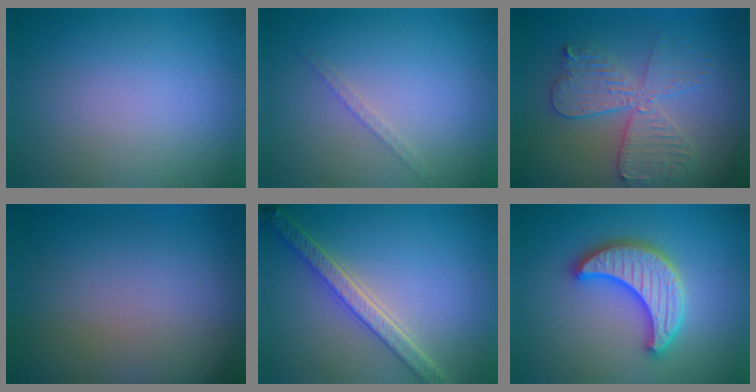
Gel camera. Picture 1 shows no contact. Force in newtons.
{"total": 1.1, "press": 1.1, "slide": 0.2}
{"total": 4.8, "press": 4.7, "slide": 0.7}
{"total": 0.0}
{"total": 5.0, "press": 3.9, "slide": 3.2}
{"total": 5.4, "press": 5.3, "slide": 1.0}